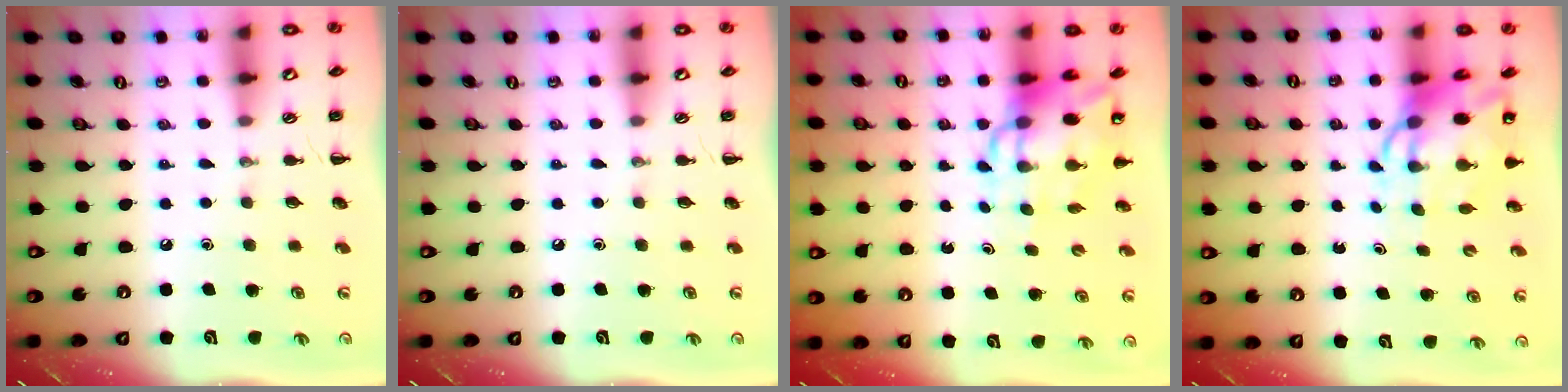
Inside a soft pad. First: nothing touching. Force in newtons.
{"total": 0.0}
{"total": 10.1, "press": 9.7, "slide": 2.8}
{"total": 8.2, "press": 8.0, "slide": 2.1}